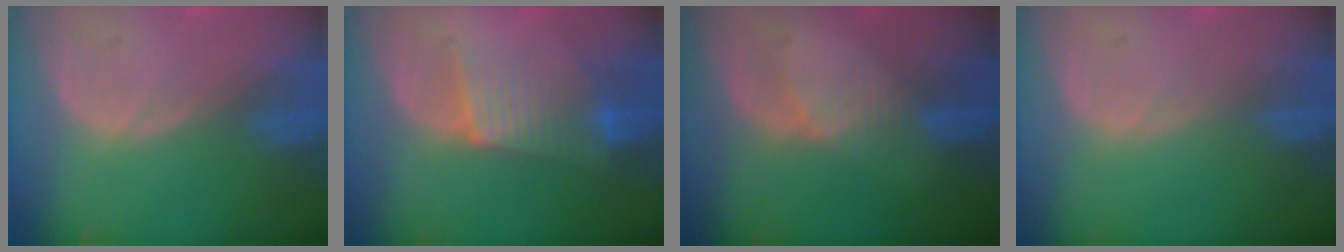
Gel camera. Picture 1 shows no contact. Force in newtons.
{"total": 6.6, "press": 6.2, "slide": 2.4}
{"total": 2.7, "press": 2.7, "slide": 0.3}
{"total": 0.0}